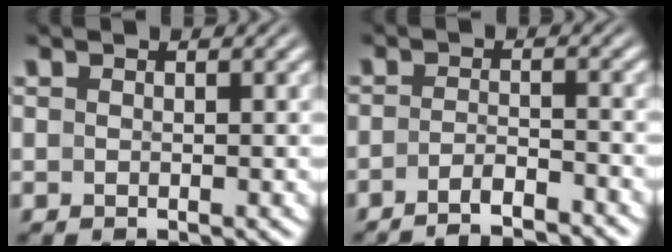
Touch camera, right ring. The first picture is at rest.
{"total": 4.4, "force": [-4.2, 0.6, 1.4], "torque": [-0.026, -0.015, -0.063]}